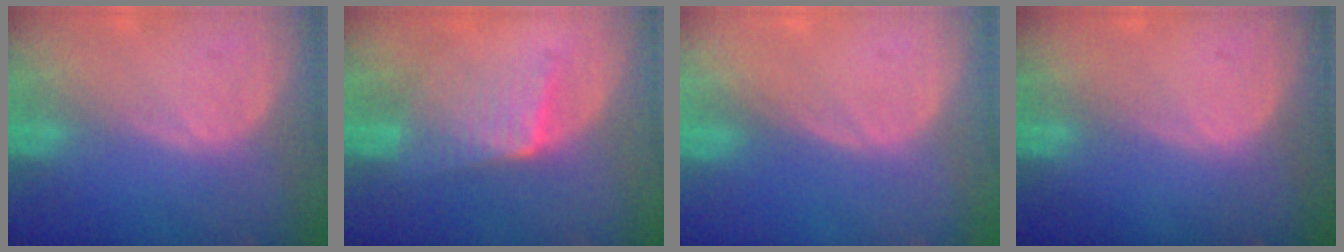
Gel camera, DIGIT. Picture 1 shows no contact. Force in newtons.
{"total": 6.7, "press": 6.0, "slide": 3.1}
{"total": 0.0}
{"total": 0.0}